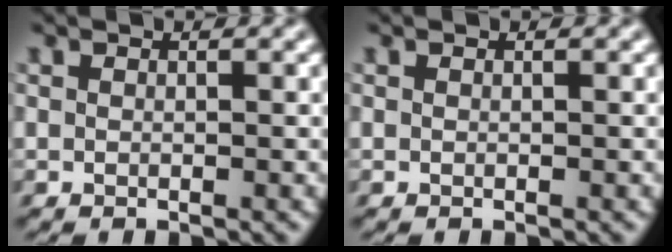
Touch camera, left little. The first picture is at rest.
{"total": 0.0}